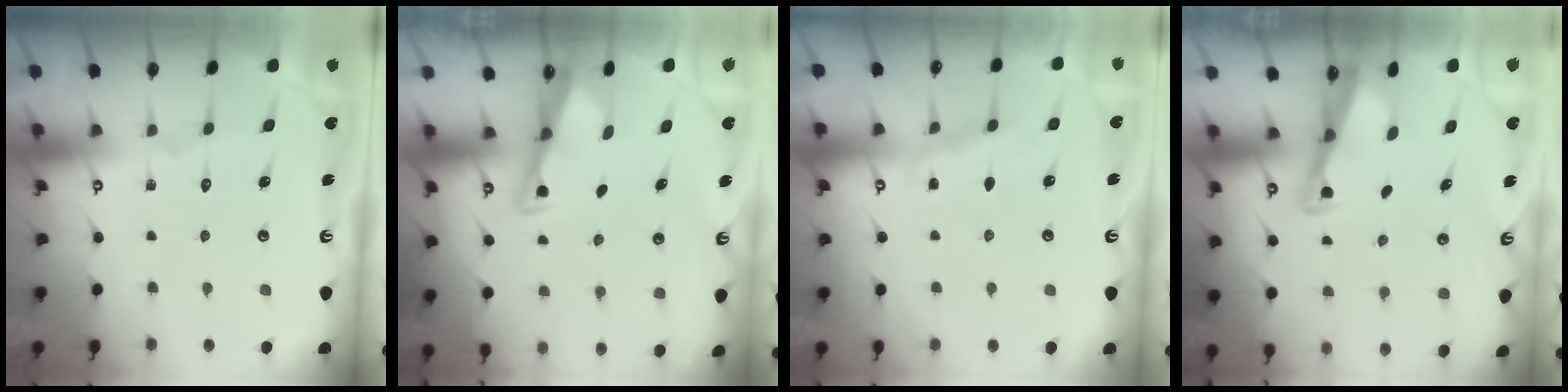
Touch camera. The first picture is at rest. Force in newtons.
{"total": 2.8, "press": 2.8, "slide": 0.3}
{"total": 4.5, "press": 4.5, "slide": 0.6}
{"total": 2.6, "press": 2.6, "slide": 0.2}